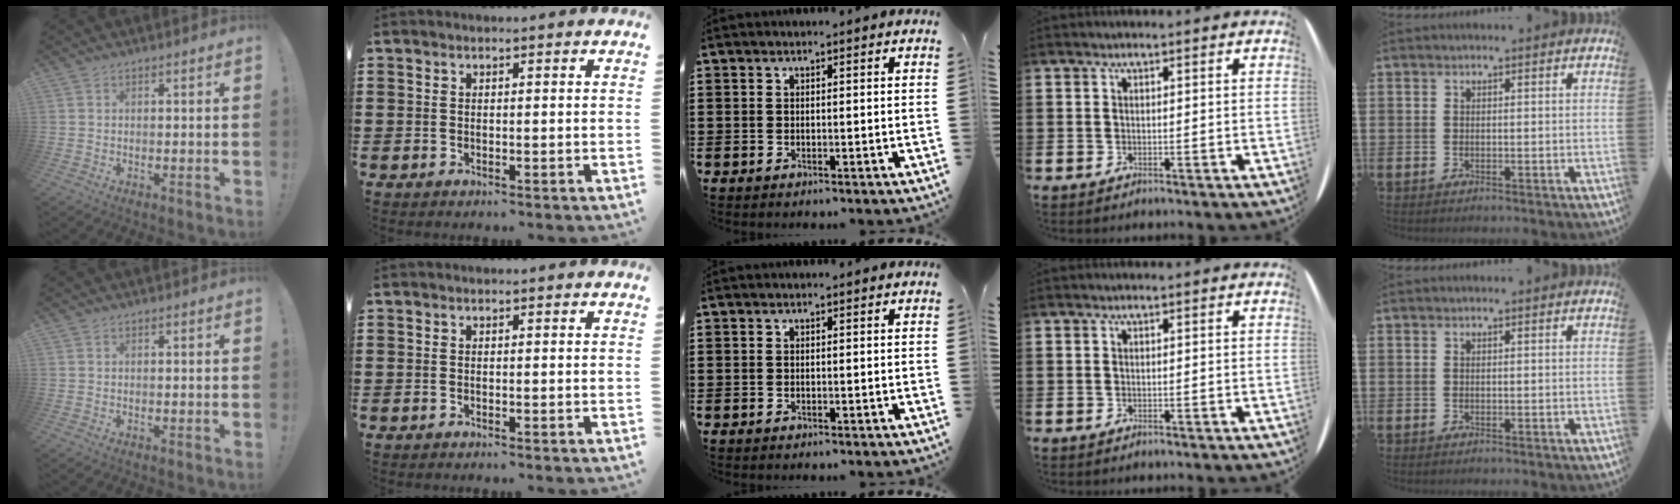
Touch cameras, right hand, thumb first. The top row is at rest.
{}